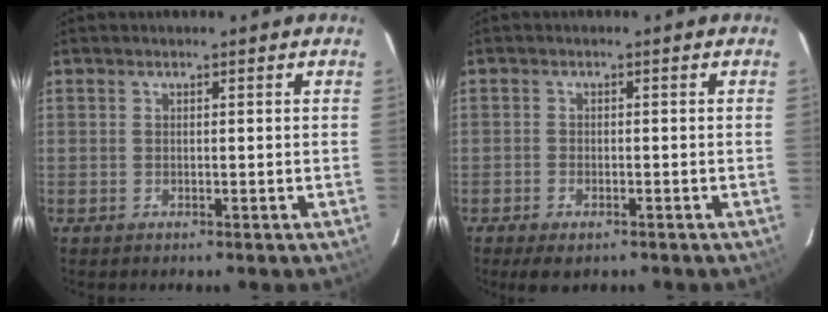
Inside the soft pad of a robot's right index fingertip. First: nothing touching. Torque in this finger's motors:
{"motor_torque": [0.43, -0.24, 0.09, 0.02]}